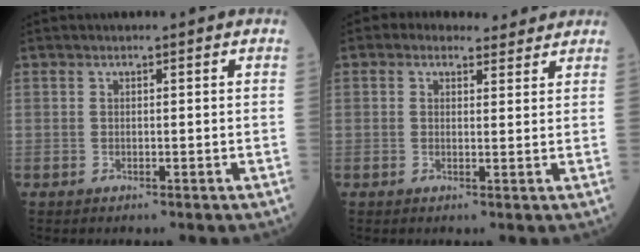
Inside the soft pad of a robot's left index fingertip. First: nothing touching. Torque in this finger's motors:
{"motor_torque": [0.77, -0.84, 0.22, 0.00]}